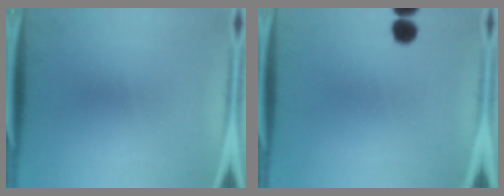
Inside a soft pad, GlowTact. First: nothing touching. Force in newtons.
{"total": 3.1}